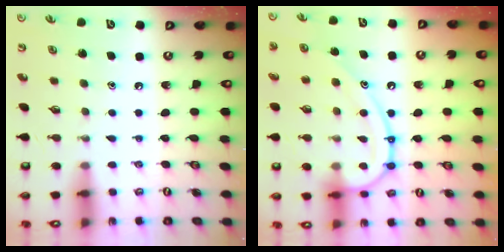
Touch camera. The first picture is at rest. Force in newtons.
{"total": 15.6, "press": 15.5, "slide": 1.8}